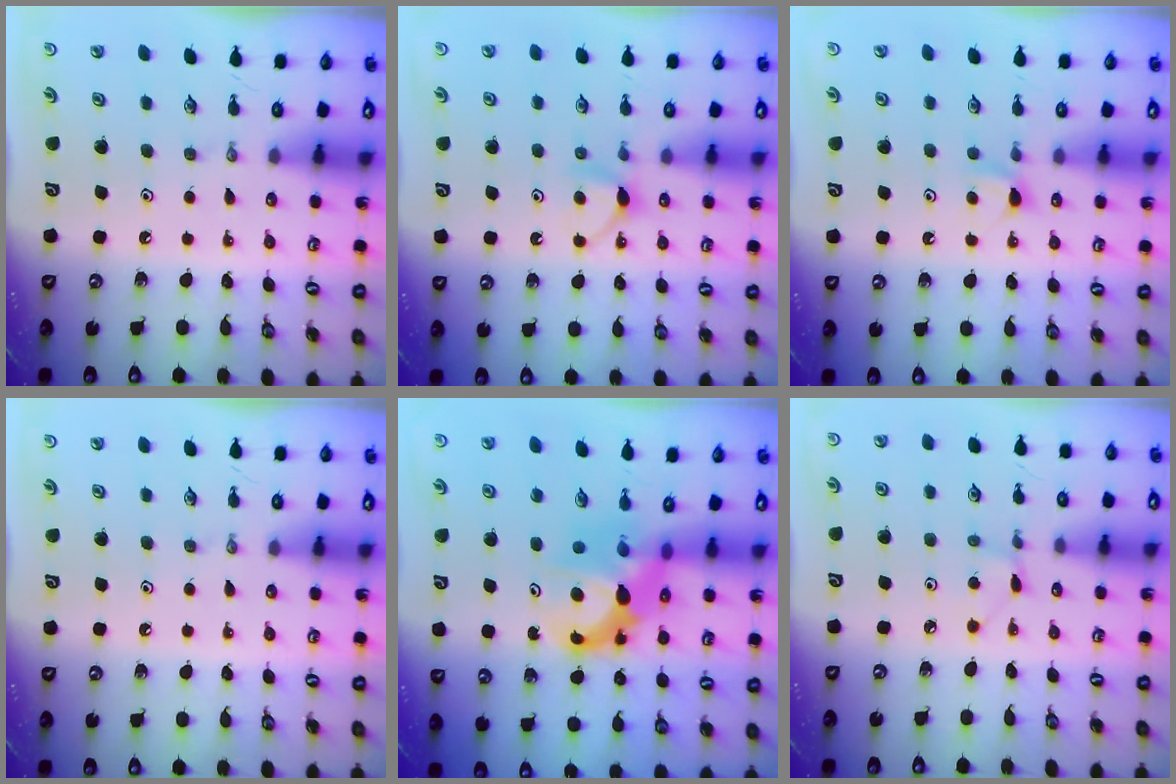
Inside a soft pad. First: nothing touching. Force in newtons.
{"total": 5.5, "press": 5.4, "slide": 0.7}
{"total": 4.0, "press": 4.0, "slide": 0.4}
{"total": 0.0}
{"total": 8.2, "press": 8.2, "slide": 0.7}
{"total": 2.6, "press": 2.6, "slide": 0.3}